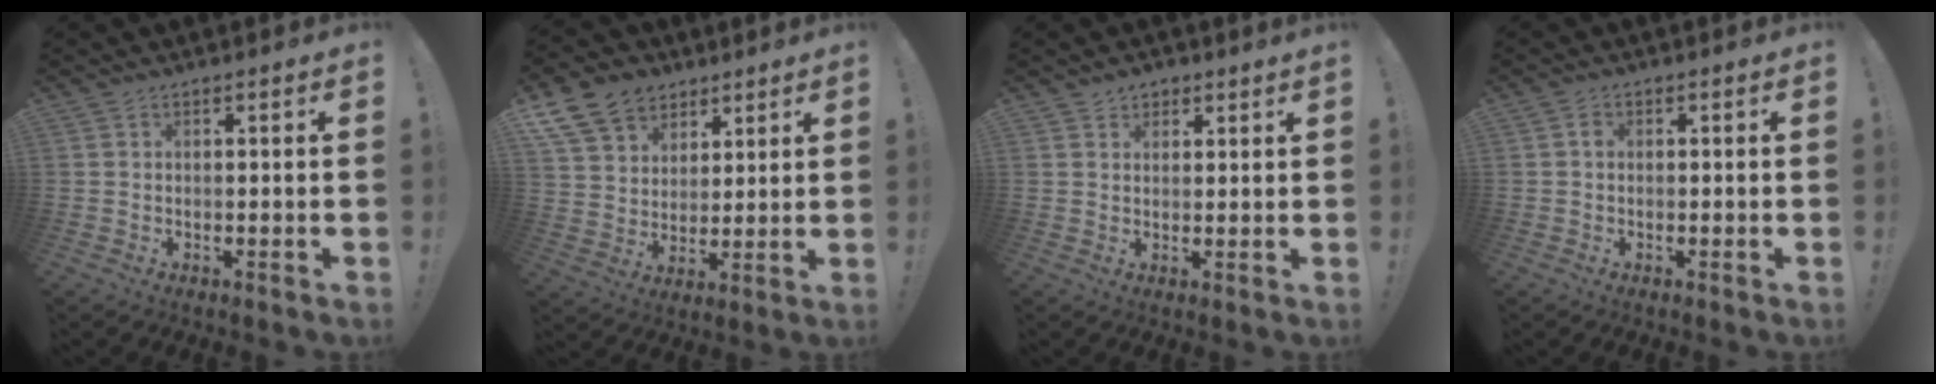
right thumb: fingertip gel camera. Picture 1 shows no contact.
{"total": 13.5, "force": [7.8, 9.9, 4.7], "torque": [-0.077, -0.047, 0.155]}
{"total": 2.4, "force": [1.8, 1.4, 0.3], "torque": [0.002, -0.008, 0.032]}
{"total": 1.6, "force": [-0.3, 1.4, 0.7], "torque": [-0.019, 0.007, -0.006]}